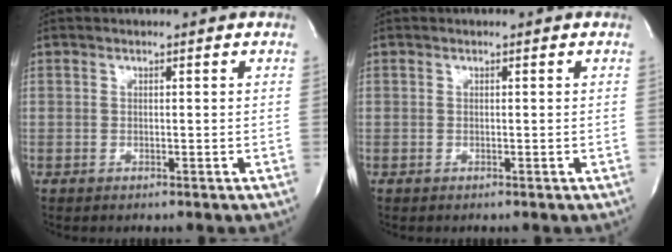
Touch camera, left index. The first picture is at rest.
{"total": 0.0}